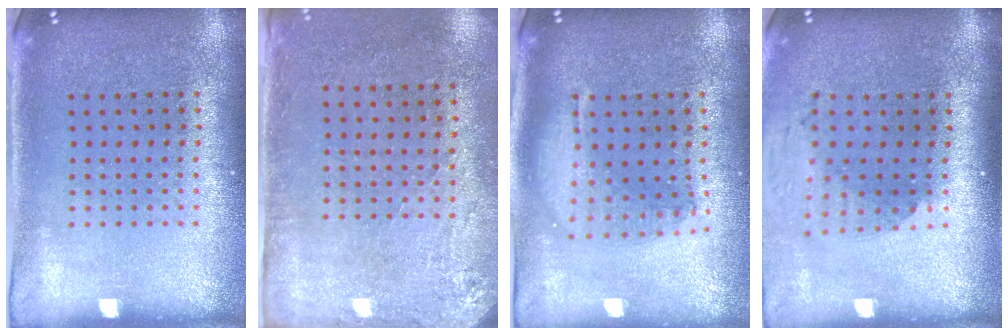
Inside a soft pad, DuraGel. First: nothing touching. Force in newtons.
{"total": 2.8, "press": 2.3, "slide": 1.6}
{"total": 1.6, "press": 1.4, "slide": 0.7}
{"total": 1.9, "press": 1.5, "slide": 1.2}